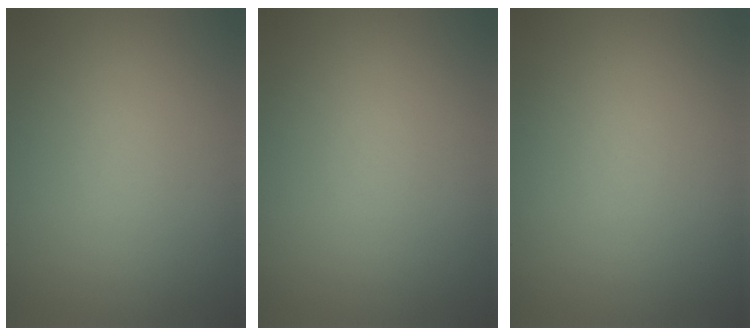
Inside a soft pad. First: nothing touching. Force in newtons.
{"total": 0.0}
{"total": 0.0}